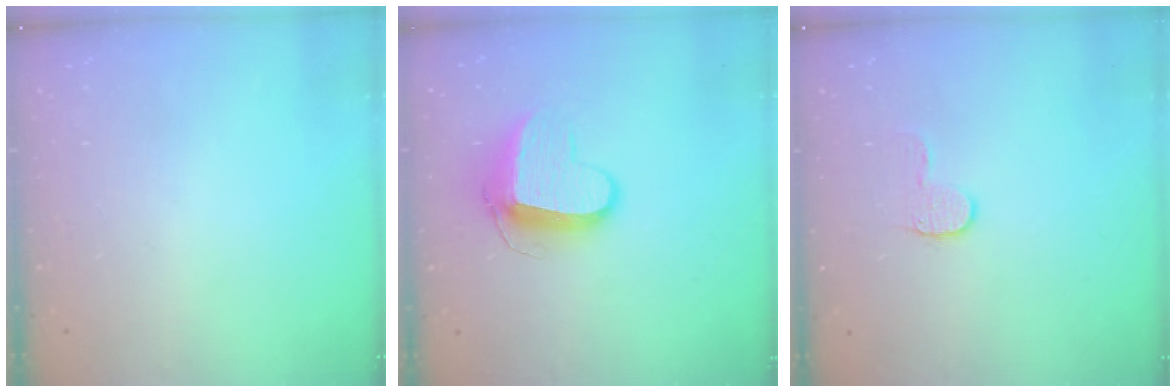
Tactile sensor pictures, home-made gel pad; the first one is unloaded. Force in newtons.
{"total": 10.9, "press": 10.8, "slide": 0.6}
{"total": 5.7, "press": 5.7, "slide": 0.5}